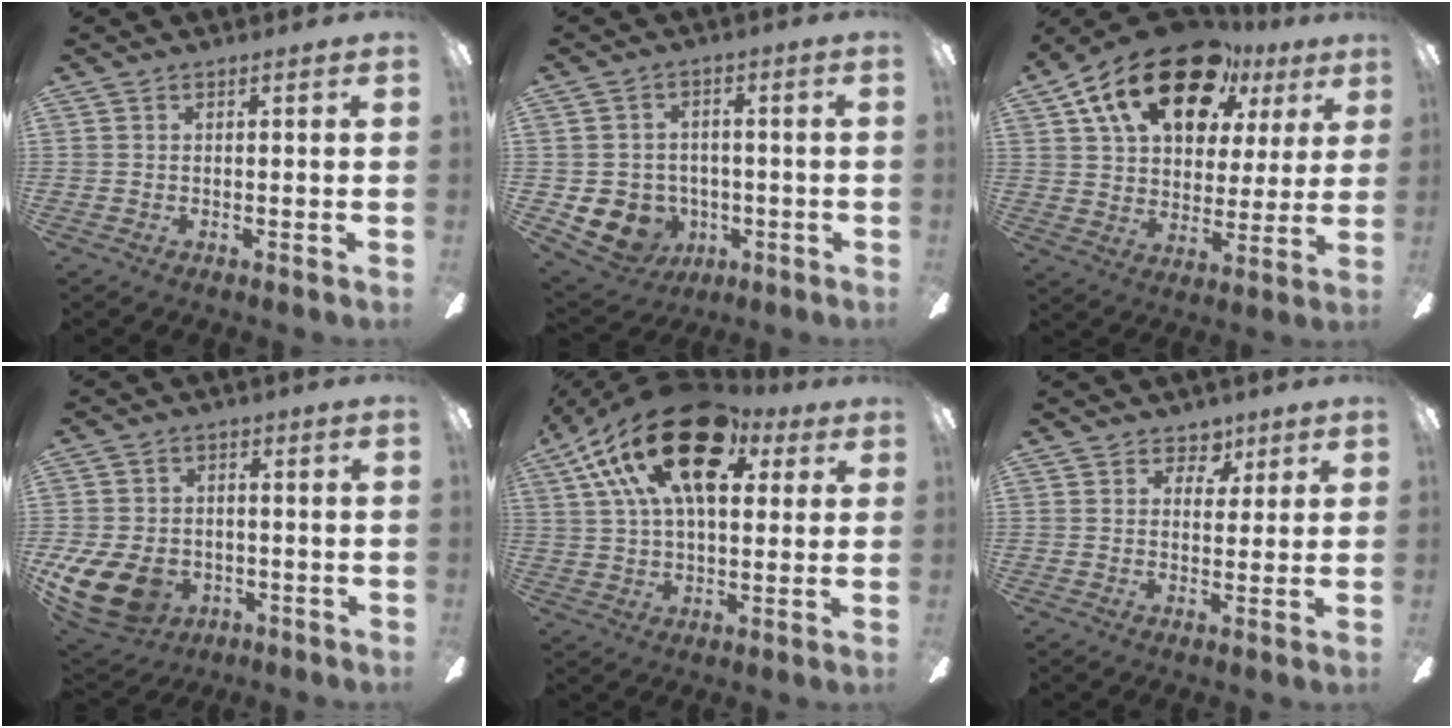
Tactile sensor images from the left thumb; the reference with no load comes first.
{"total": 8.9, "force": [-3.1, 7.9, 2.7], "torque": [-0.083, 0.021, -0.052]}
{"total": 21.7, "force": [12.7, 12.0, 12.9], "torque": [-0.214, -0.057, 0.223]}
{"total": 14.4, "force": [-4.8, 10.2, 9.0], "torque": [-0.197, 0.024, -0.081]}
{"total": 24.2, "force": [11.6, 12.1, 17.5], "torque": [-0.303, -0.037, 0.193]}
{"total": 5.3, "force": [3.2, 3.7, 2.0], "torque": [-0.012, -0.014, 0.052]}